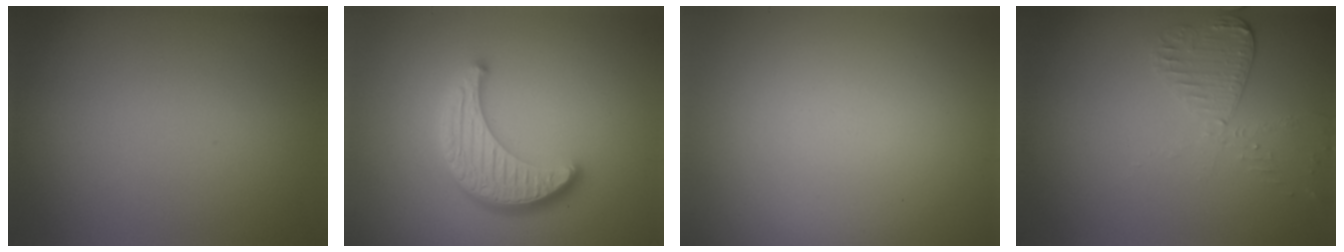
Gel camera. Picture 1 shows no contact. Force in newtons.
{"total": 4.6, "press": 3.8, "slide": 2.5}
{"total": 0.0}
{"total": 2.5, "press": 2.3, "slide": 1.0}